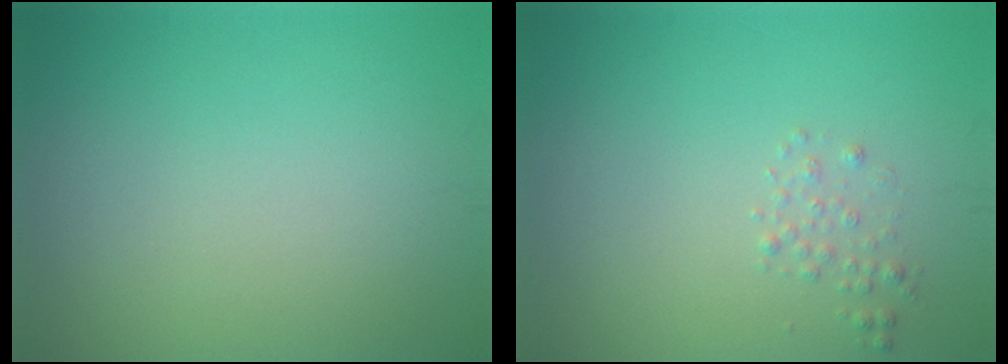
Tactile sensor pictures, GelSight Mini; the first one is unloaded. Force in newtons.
{"total": 1.0, "press": 1.0, "slide": 0.1}